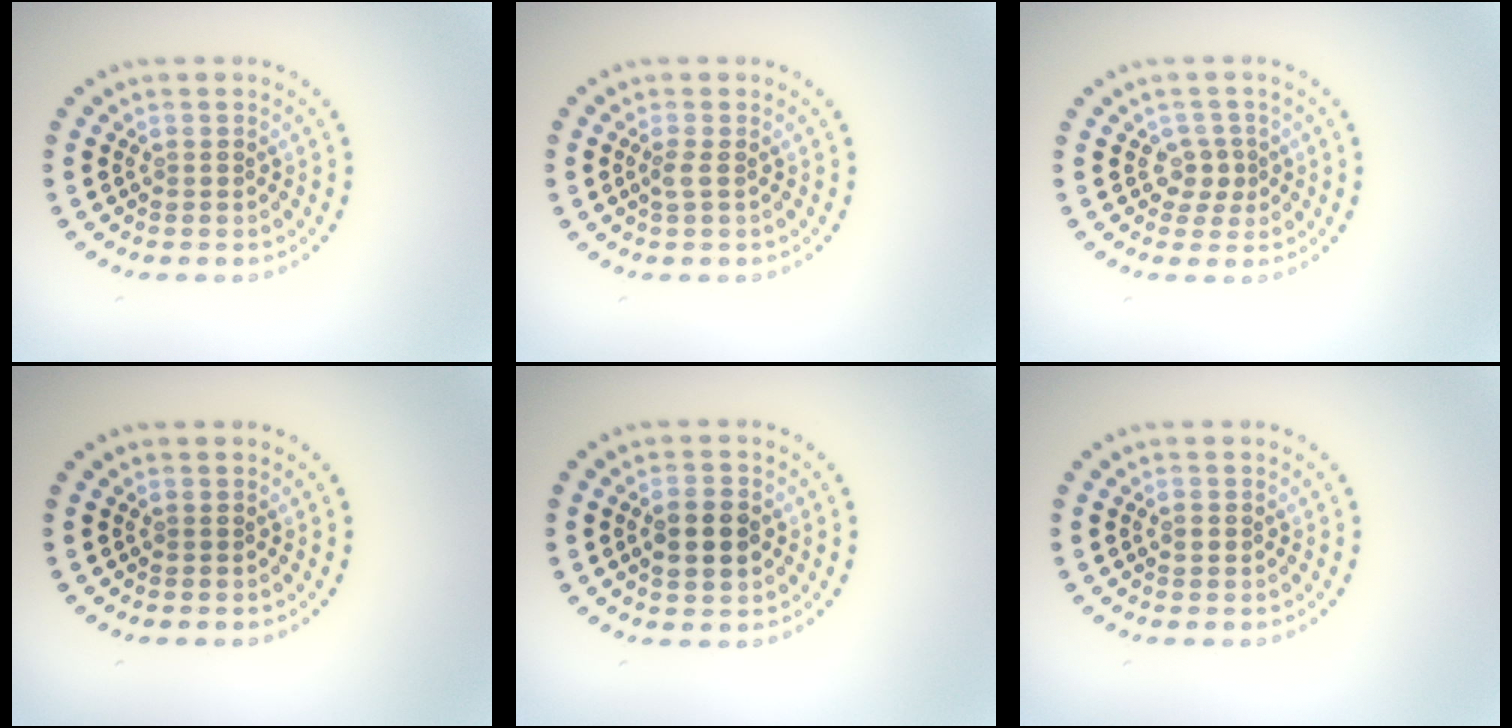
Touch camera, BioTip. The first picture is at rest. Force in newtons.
{"total": 0.9, "press": 0.7, "slide": 0.6}
{"total": 1.6, "press": 1.3, "slide": 1.0}
{"total": 0.0}
{"total": 3.6, "press": 3.6, "slide": 0.2}
{"total": 1.1, "press": 1.1, "slide": 0.2}